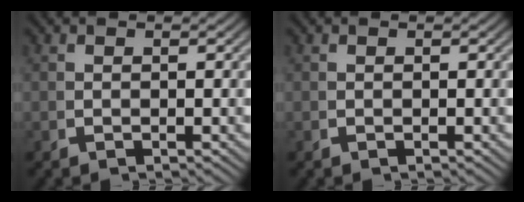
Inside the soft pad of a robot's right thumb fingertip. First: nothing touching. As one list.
[{"total": 0.0}]